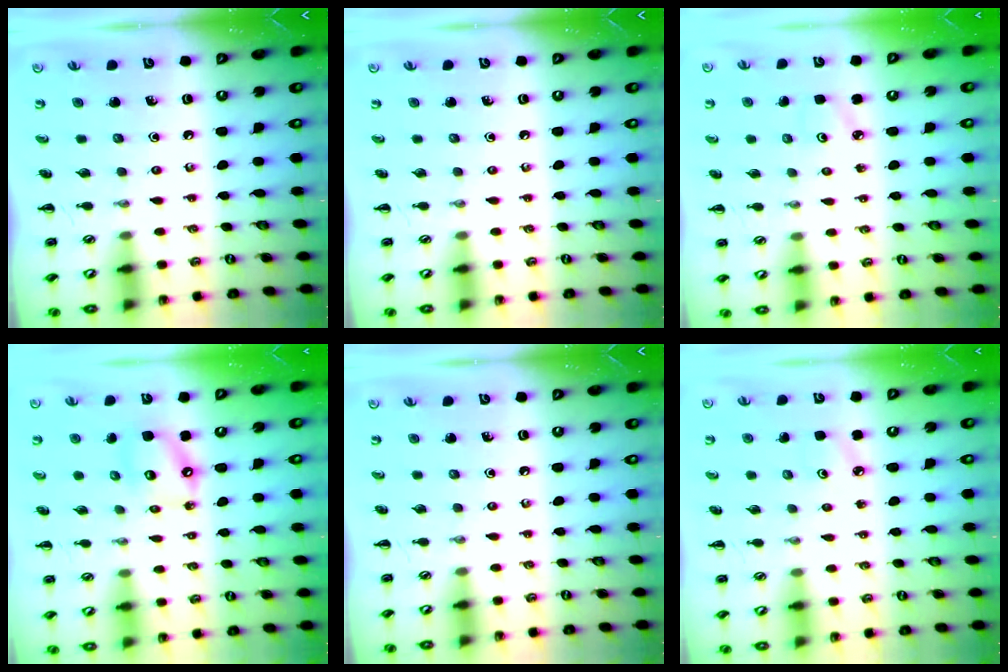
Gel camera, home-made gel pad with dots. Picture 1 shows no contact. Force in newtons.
{"total": 0.0}
{"total": 2.1, "press": 2.0, "slide": 0.6}
{"total": 8.2, "press": 8.1, "slide": 1.7}
{"total": 0.0}
{"total": 3.2, "press": 3.1, "slide": 0.9}